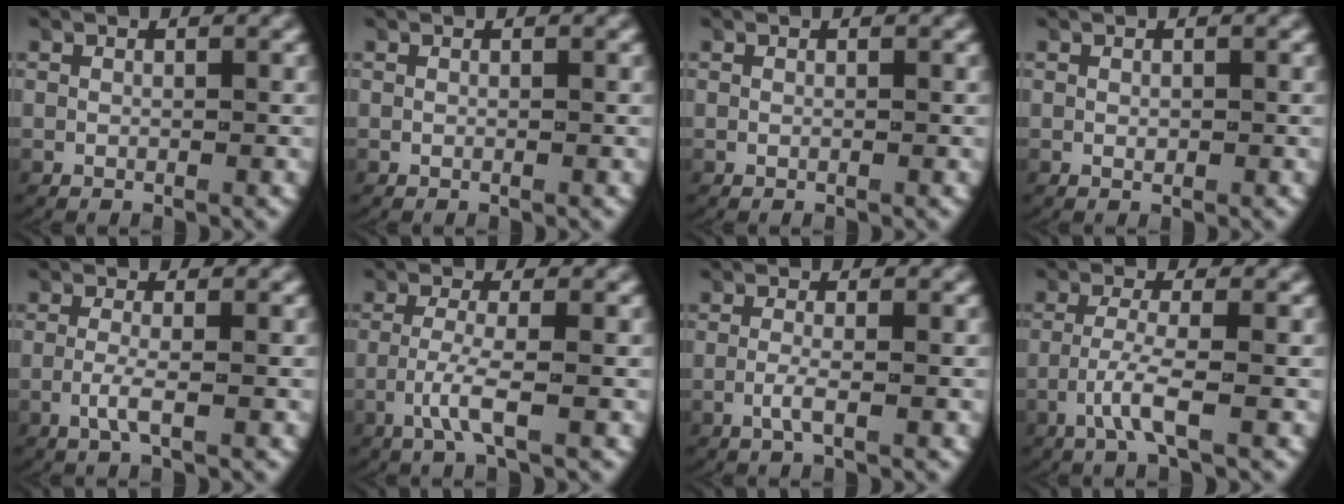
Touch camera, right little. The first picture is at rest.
{"total": 0.0}
{"total": 0.0}
{"total": 0.5, "force": [0.0, 0.3, 0.4], "torque": [-0.012, -0.006, 0.004]}
{"total": 1.7, "force": [-0.6, 0.1, 1.6], "torque": [-0.045, -0.010, -0.010]}
{"total": 2.8, "force": [-0.9, 0.3, 2.6], "torque": [-0.066, -0.011, -0.015]}
{"total": 1.5, "force": [-0.7, 0.1, 1.3], "torque": [-0.038, -0.009, -0.011]}
{"total": 3.0, "force": [-1.2, 0.4, 2.7], "torque": [-0.067, -0.012, -0.019]}